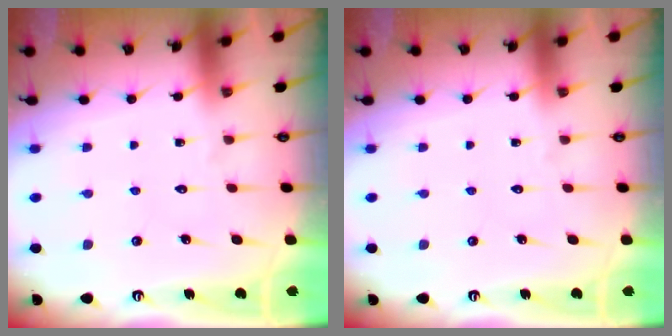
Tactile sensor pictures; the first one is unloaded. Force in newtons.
{"total": 0.0}